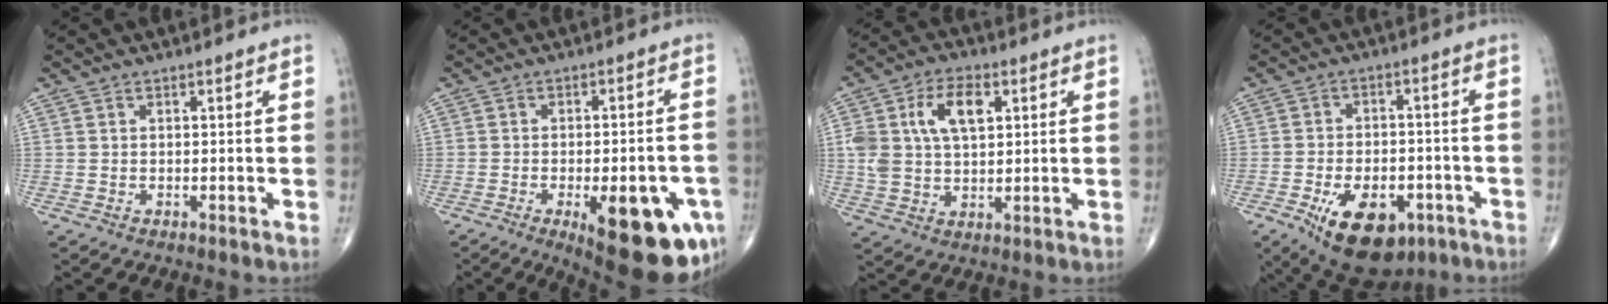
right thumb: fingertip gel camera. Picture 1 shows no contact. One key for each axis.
{"total": 18.7, "fx": -7.6, "fy": 6.8, "fz": 15.7, "tx": -0.148, "ty": 0.010, "tz": -0.086}
{"total": 10.9, "fx": 3.2, "fy": 6.2, "fz": 8.3, "tx": -0.146, "ty": 0.006, "tz": 0.060}
{"total": 14.9, "fx": -7.2, "fy": 8.3, "fz": 10.1, "tx": -0.143, "ty": 0.018, "tz": -0.096}